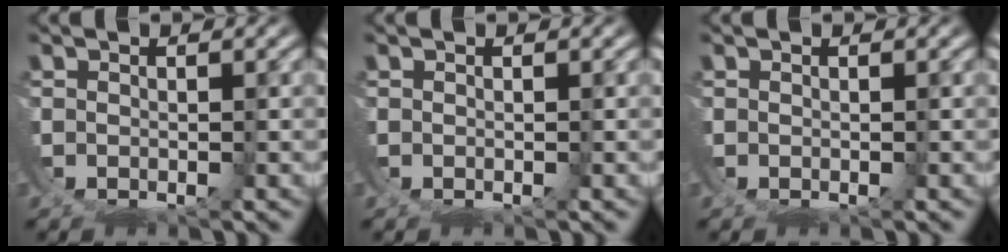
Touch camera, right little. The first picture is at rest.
{"total": 0.0}
{"total": 0.0}